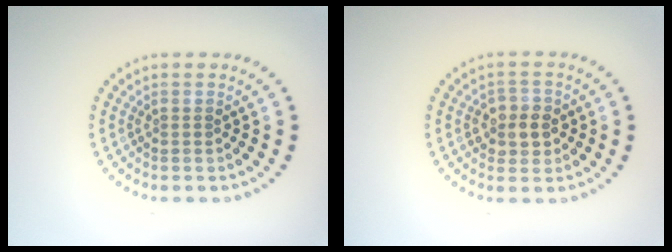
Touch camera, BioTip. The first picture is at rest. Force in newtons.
{"total": 2.7, "press": 2.5, "slide": 0.9}